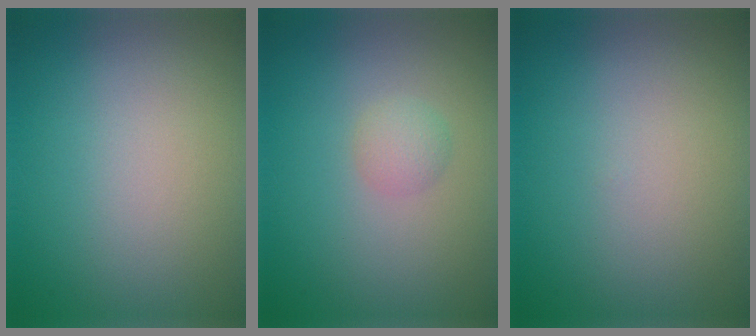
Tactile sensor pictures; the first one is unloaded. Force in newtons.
{"total": 1.4, "press": 1.4, "slide": 0.1}
{"total": 0.0}